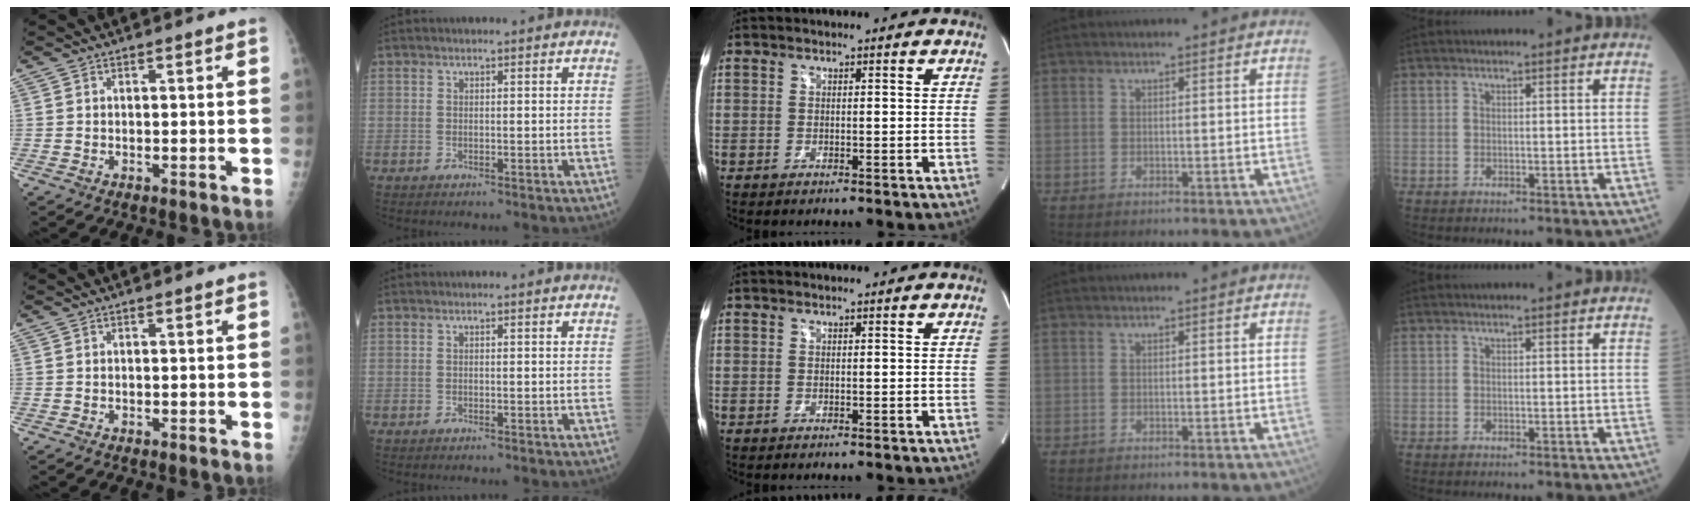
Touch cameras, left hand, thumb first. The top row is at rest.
{}